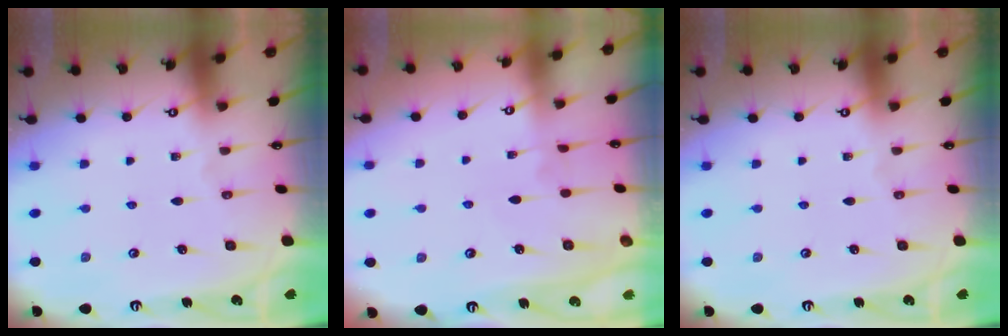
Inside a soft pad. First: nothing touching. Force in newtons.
{"total": 4.6, "press": 4.6, "slide": 0.3}
{"total": 0.0}